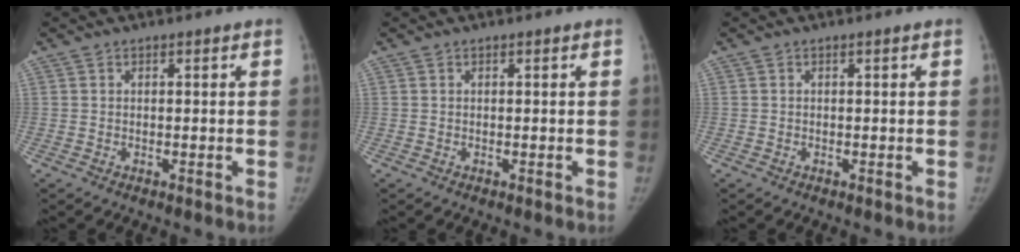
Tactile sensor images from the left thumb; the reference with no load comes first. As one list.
[{"total": 0.0}, {"total": 0.0}]